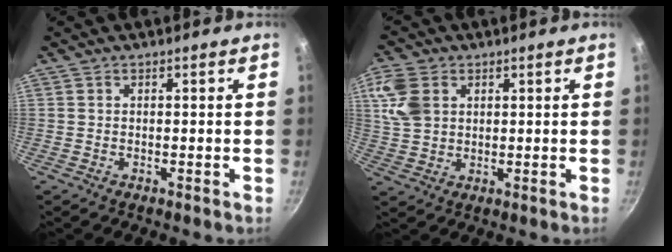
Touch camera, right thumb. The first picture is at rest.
{"total": 8.6, "force": [2.9, 6.2, 5.1], "torque": [-0.098, 0.000, 0.059]}